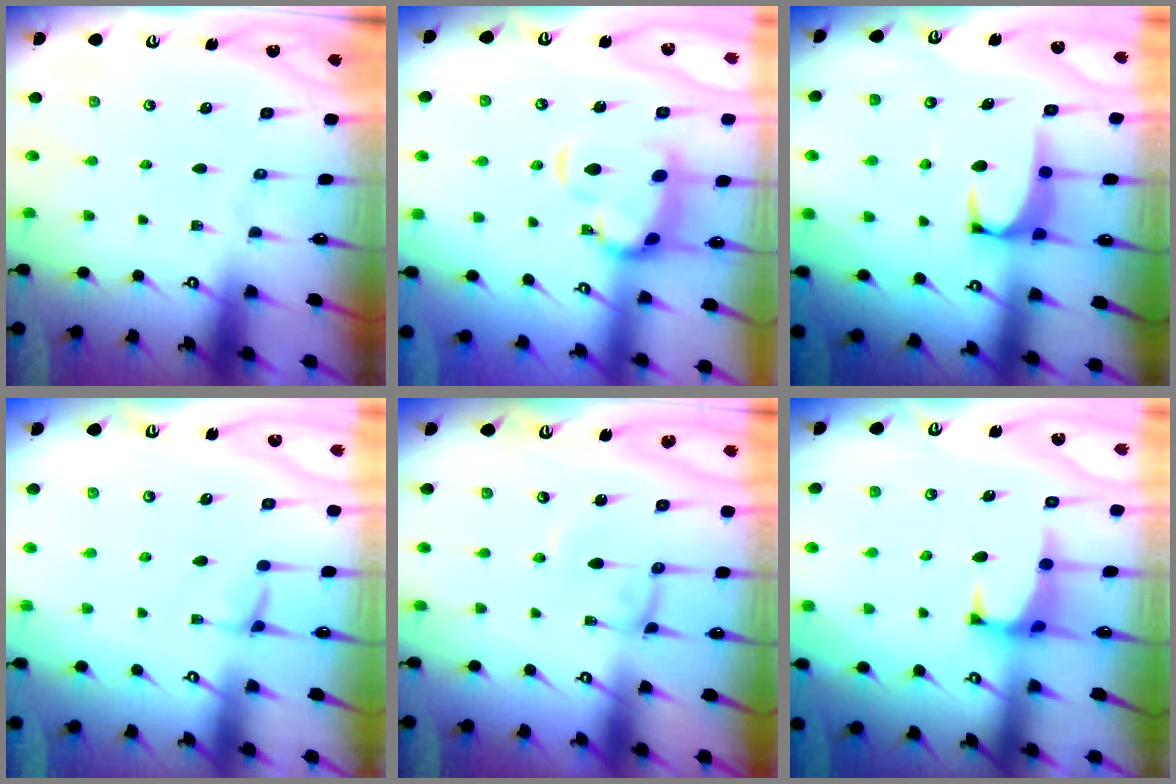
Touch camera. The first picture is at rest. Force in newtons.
{"total": 7.6, "press": 7.4, "slide": 1.6}
{"total": 2.1, "press": 2.1, "slide": 0.3}
{"total": 1.5, "press": 1.4, "slide": 0.5}
{"total": 1.1, "press": 1.0, "slide": 0.3}
{"total": 1.6, "press": 1.5, "slide": 0.6}